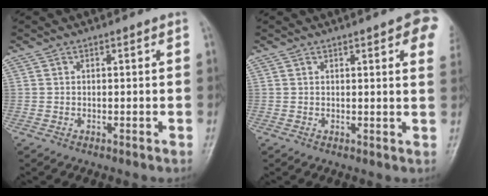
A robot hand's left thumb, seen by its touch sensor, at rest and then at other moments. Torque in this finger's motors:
{"motor_torque": [0.26, 0.36, 0.18, -0.21, 0.01]}